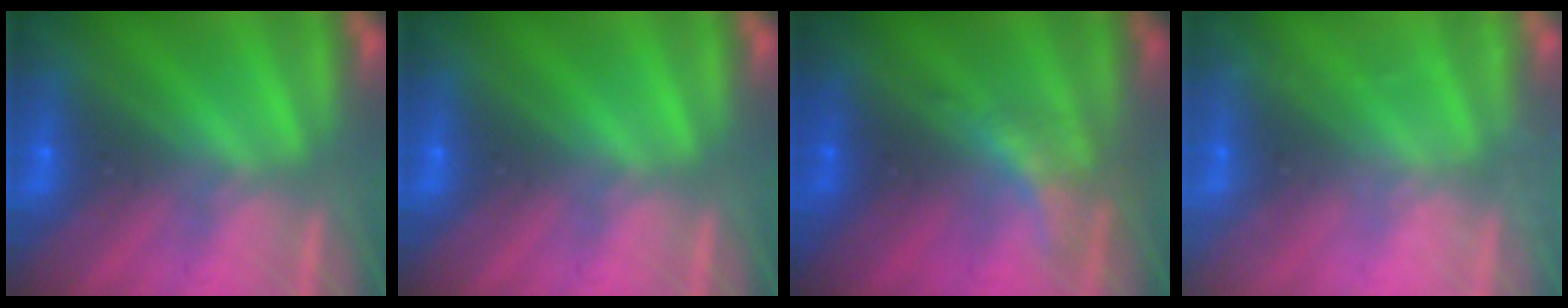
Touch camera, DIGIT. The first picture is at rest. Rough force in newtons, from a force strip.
{"total": 0.0}
{"total": 2.2}
{"total": 2.2}